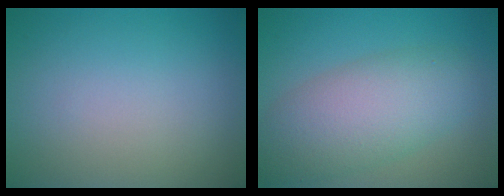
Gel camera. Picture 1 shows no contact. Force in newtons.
{"total": 6.7, "press": 6.7, "slide": 0.5}